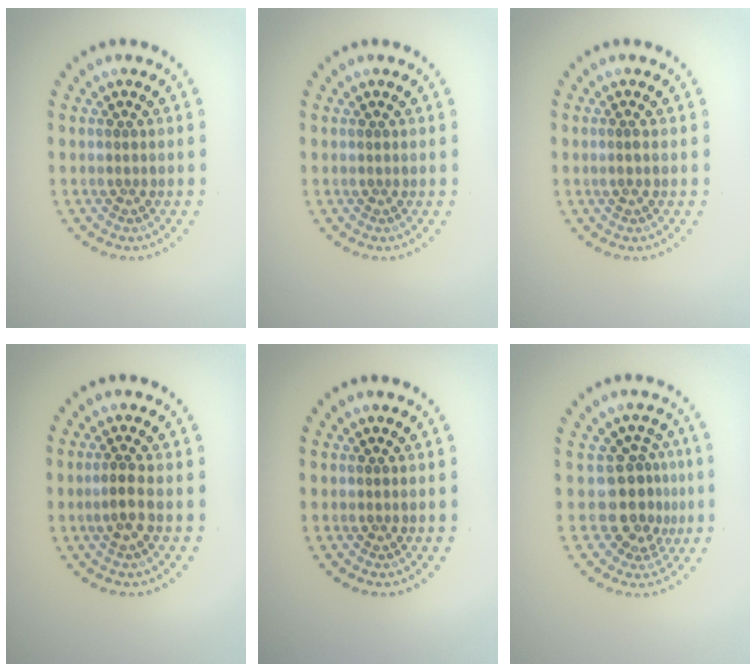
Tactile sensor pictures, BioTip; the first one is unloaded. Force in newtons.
{"total": 0.0}
{"total": 0.5, "press": 0.2, "slide": 0.5}
{"total": 1.9, "press": 1.7, "slide": 0.9}
{"total": 0.0}
{"total": 3.4, "press": 2.5, "slide": 2.3}